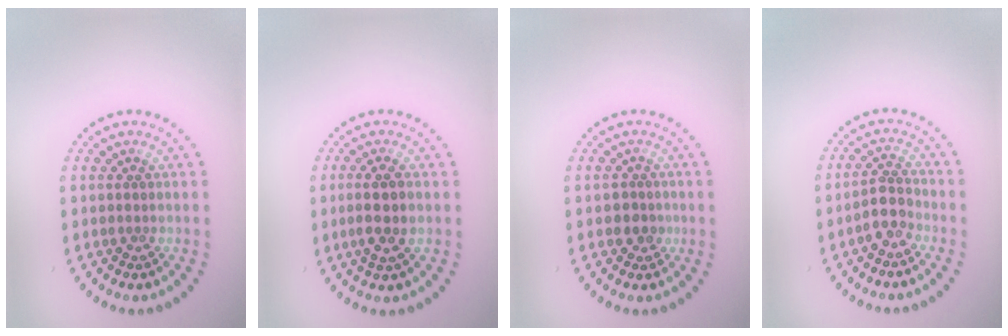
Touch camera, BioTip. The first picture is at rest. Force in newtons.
{"total": 2.8, "press": 2.6, "slide": 1.1}
{"total": 1.7, "press": 1.5, "slide": 0.8}
{"total": 2.4, "press": 2.1, "slide": 1.2}